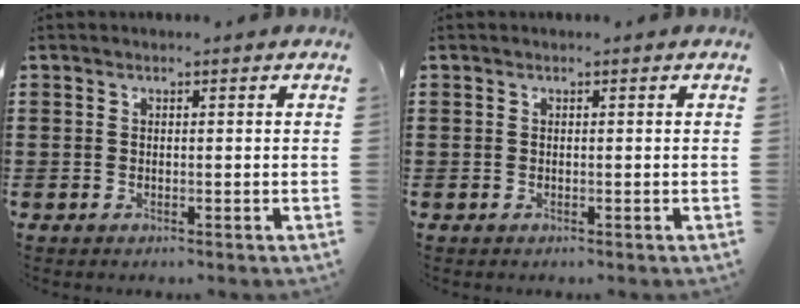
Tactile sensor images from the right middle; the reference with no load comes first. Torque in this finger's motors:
{"motor_torque": [-2.14, 0.00, 0.00, -0.01]}